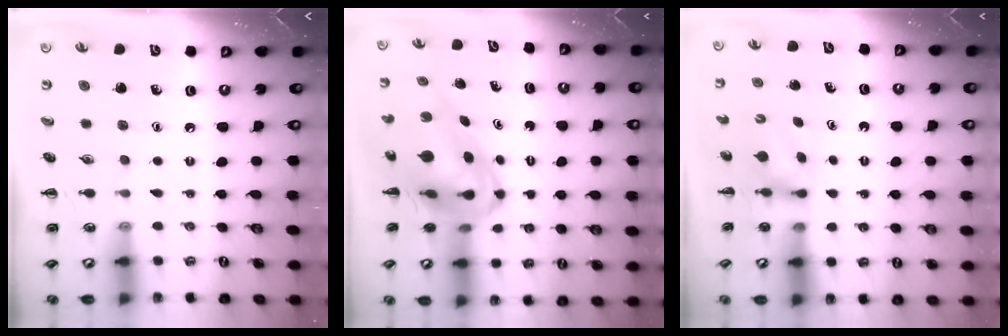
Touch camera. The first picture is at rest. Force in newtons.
{"total": 7.8, "press": 7.5, "slide": 2.1}
{"total": 2.7, "press": 2.5, "slide": 1.0}